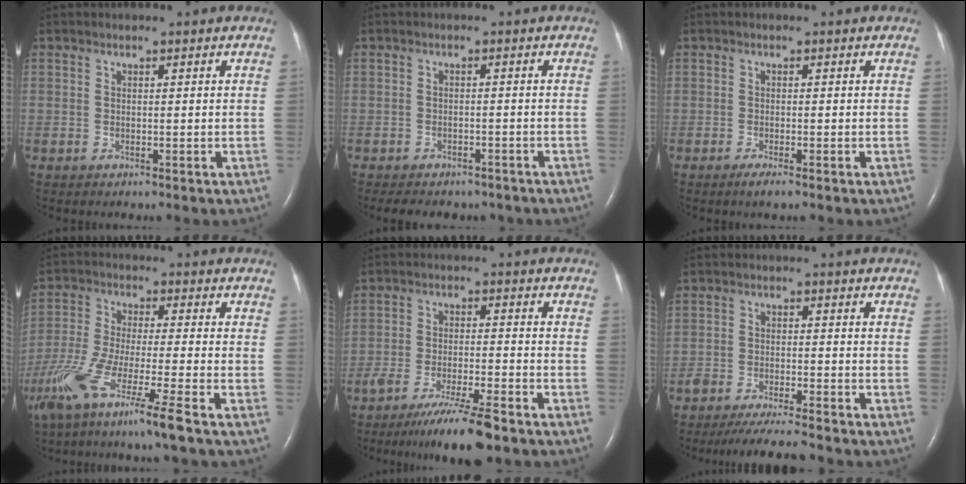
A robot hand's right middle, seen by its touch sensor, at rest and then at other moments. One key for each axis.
{"total": 10.2, "fx": -8.5, "fy": 4.3, "fz": 3.6, "tx": -0.066, "ty": 0.003, "tz": -0.097}
{"total": 2.0, "fx": -1.3, "fy": 0.1, "fz": 1.5, "tx": -0.033, "ty": -0.007, "tz": -0.019}
{"total": 13.1, "fx": -8.4, "fy": -0.9, "fz": 10.0, "tx": -0.203, "ty": -0.047, "tz": -0.157}
{"total": 9.7, "fx": -7.3, "fy": 0.4, "fz": 6.4, "tx": -0.101, "ty": -0.024, "tz": -0.122}
{"total": 8.6, "fx": -7.8, "fy": 0.5, "fz": 3.6, "tx": -0.049, "ty": -0.018, "tz": -0.123}